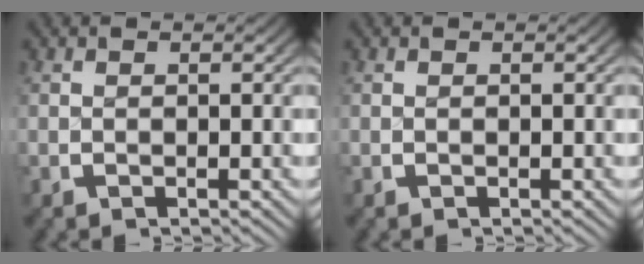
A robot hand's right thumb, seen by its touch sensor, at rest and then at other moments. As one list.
[{"total": 0.0}]